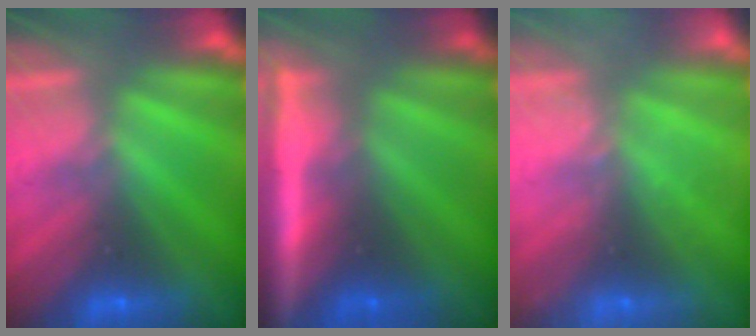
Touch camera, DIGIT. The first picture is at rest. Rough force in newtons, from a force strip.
{"total": 6.8}
{"total": 2.3}